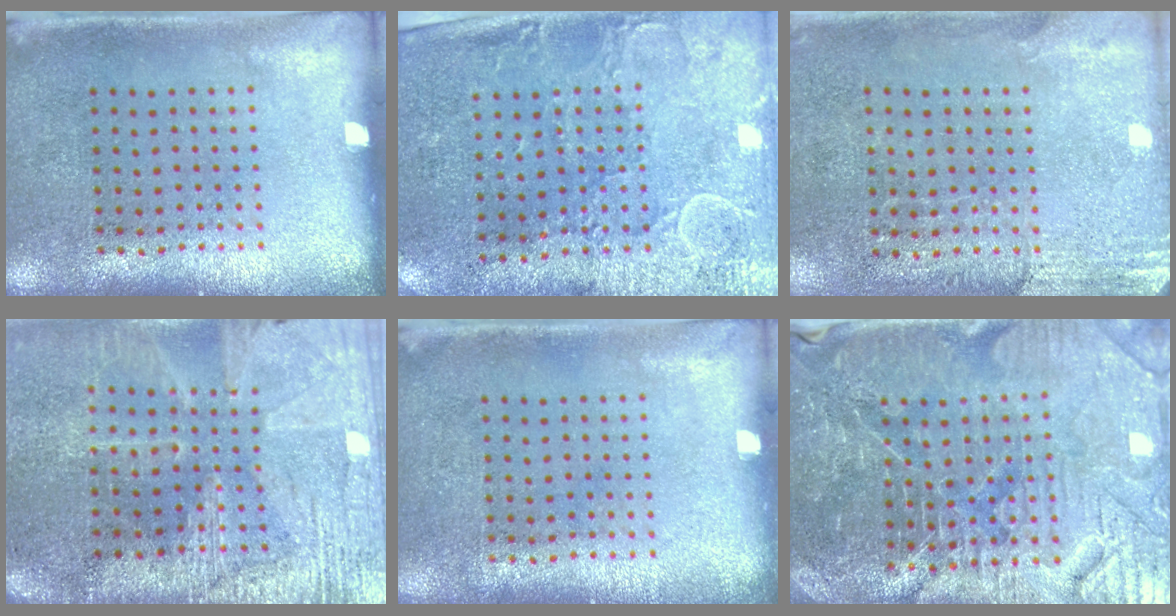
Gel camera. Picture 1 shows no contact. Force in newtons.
{"total": 2.9, "press": 2.4, "slide": 1.7}
{"total": 2.6, "press": 2.3, "slide": 1.2}
{"total": 3.5, "press": 3.2, "slide": 1.4}
{"total": 0.0}
{"total": 5.3, "press": 5.0, "slide": 1.8}